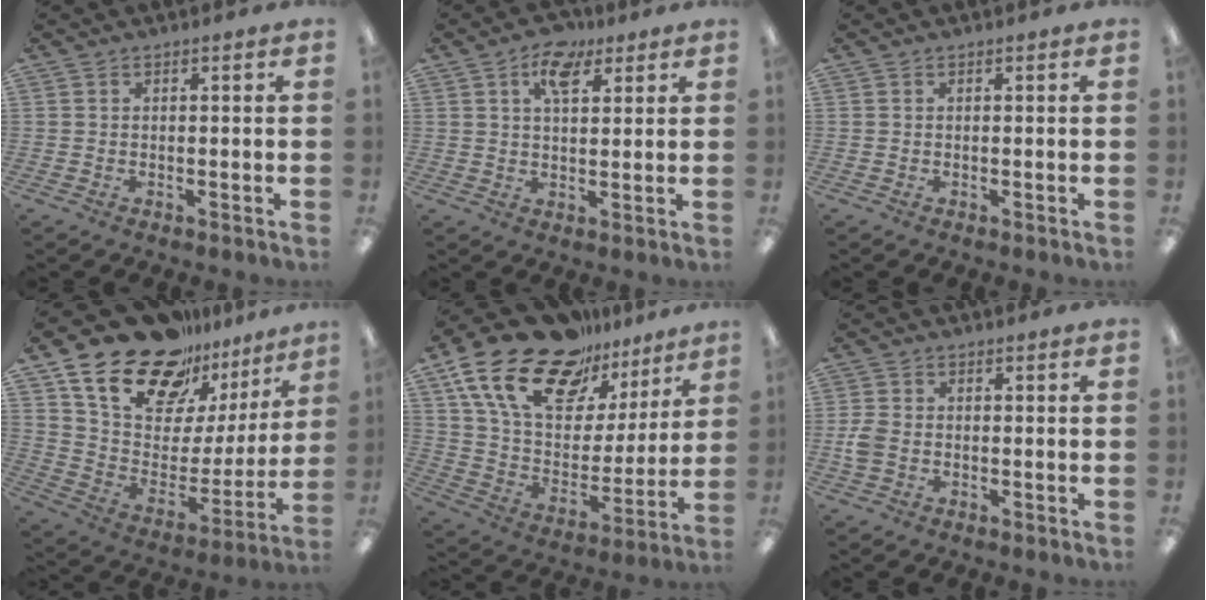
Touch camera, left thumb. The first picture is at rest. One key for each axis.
{"total": 8.7, "fx": 4.4, "fy": 4.5, "fz": 6.0, "tx": -0.093, "ty": -0.009, "tz": 0.076}
{"total": 0.0}
{"total": 21.8, "fx": 16.5, "fy": 11.2, "fz": 9.0, "tx": -0.166, "ty": -0.111, "tz": 0.301}
{"total": 23.0, "fx": 16.2, "fy": 11.5, "fz": 11.5, "tx": -0.226, "ty": -0.098, "tz": 0.289}
{"total": 4.0, "fx": -0.8, "fy": 2.9, "fz": 2.7, "tx": -0.059, "ty": 0.003, "tz": -0.015}